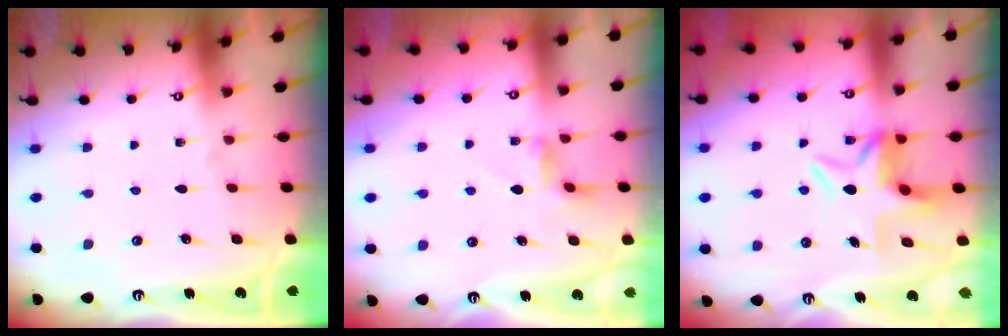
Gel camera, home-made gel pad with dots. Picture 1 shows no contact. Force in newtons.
{"total": 3.0, "press": 2.9, "slide": 0.5}
{"total": 6.3, "press": 6.2, "slide": 0.7}